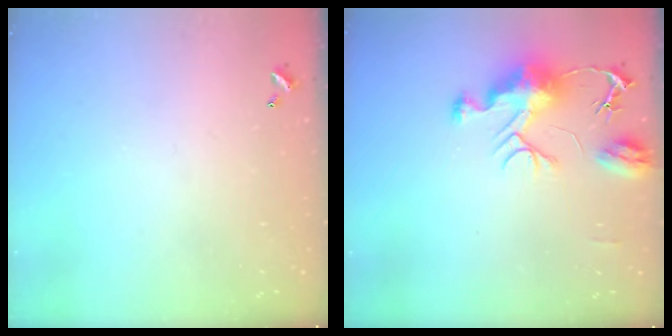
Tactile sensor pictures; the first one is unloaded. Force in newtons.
{"total": 10.2, "press": 10.1, "slide": 1.0}